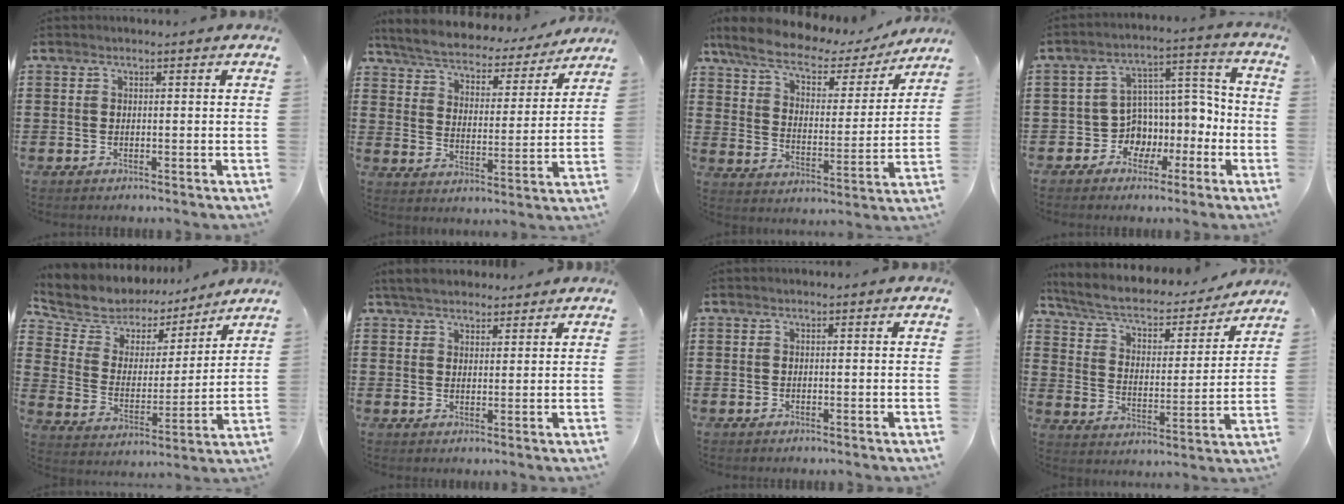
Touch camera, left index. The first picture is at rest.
{"total": 5.2, "force": [5.1, 0.4, 1.1], "torque": [-0.049, -0.039, 0.084]}
{"total": 7.8, "force": [5.9, 2.4, 4.4], "torque": [-0.112, -0.028, 0.099]}
{"total": 6.3, "force": [-1.2, 5.8, 2.2], "torque": [-0.065, -0.016, -0.019]}
{"total": 6.3, "force": [5.4, 3.2, 0.0], "torque": [-0.048, -0.041, 0.094]}
{"total": 3.9, "force": [3.5, 1.2, 1.0], "torque": [-0.032, -0.003, 0.068]}
{"total": 0.0}
{"total": 5.2, "force": [4.1, 1.7, 2.6], "torque": [-0.072, -0.030, 0.064]}